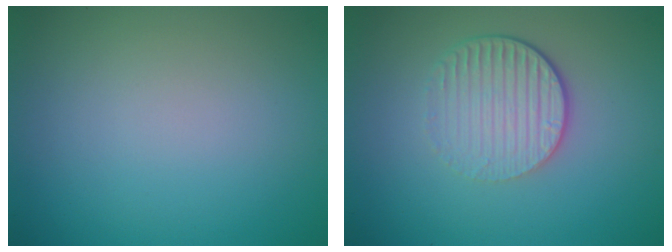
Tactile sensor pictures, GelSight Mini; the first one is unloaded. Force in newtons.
{"total": 4.2, "press": 2.8, "slide": 3.0}